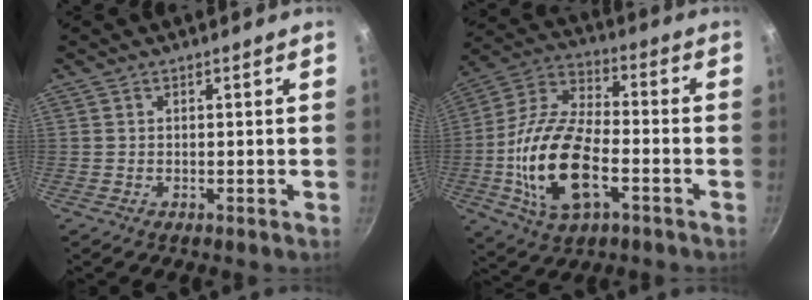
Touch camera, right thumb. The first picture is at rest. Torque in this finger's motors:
{"motor_torque": [0.10, 0.97, 1.95, -0.82, 0.48]}